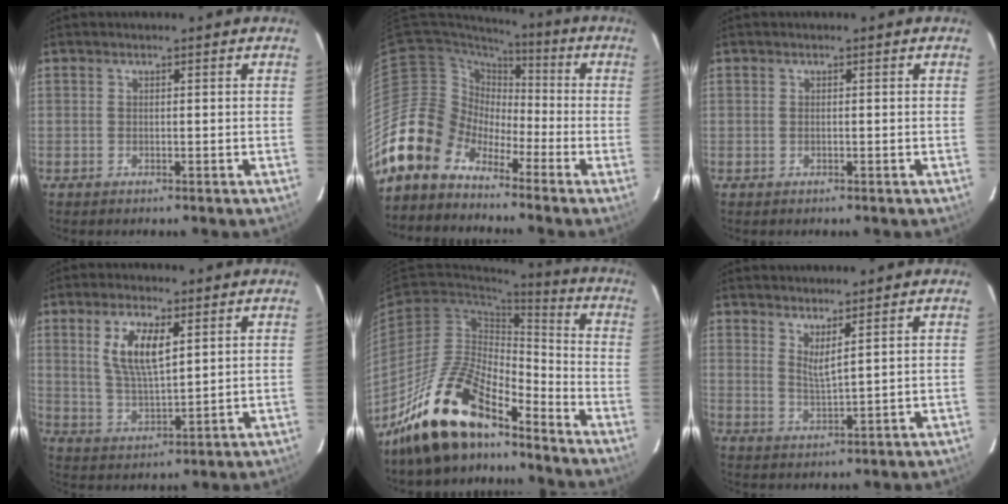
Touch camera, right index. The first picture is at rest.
{"total": 11.2, "force": [-8.0, 7.7, 1.3], "torque": [-0.038, 0.031, -0.162]}
{"total": 0.0}
{"total": 8.7, "force": [3.3, 3.1, 7.4], "torque": [-0.143, 0.000, 0.070]}
{"total": 17.5, "force": [-13.8, 5.9, 8.9], "torque": [-0.179, 0.006, -0.253]}
{"total": 3.7, "force": [2.8, -0.2, 2.4], "torque": [-0.041, -0.008, 0.045]}